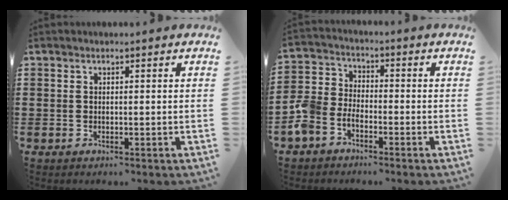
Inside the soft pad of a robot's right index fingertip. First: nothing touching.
{"total": 4.2, "force": [-3.3, 2.3, 1.3], "torque": [-0.056, -0.006, -0.075]}